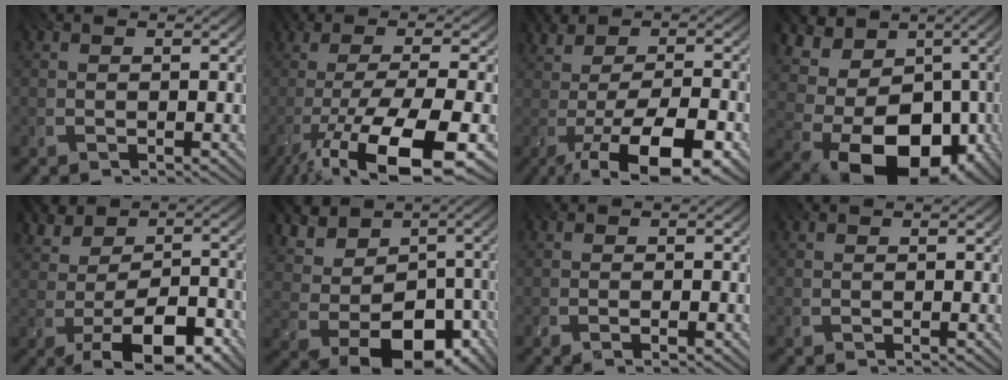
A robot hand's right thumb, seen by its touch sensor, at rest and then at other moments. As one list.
[{"total": 13.8, "force": [-7.2, 3.2, 11.4], "torque": [-0.174, -0.012, -0.124]}, {"total": 11.5, "force": [-4.9, 4.6, 9.3], "torque": [-0.140, 0.004, -0.083]}, {"total": 17.7, "force": [-2.5, 13.3, 11.5], "torque": [-0.203, -0.022, -0.026]}, {"total": 8.6, "force": [-3.2, 4.8, 6.3], "torque": [-0.087, -0.001, -0.070]}, {"total": 13.1, "force": [-1.0, 10.0, 8.3], "torque": [-0.167, -0.015, 0.004]}, {"total": 0.7, "force": [-0.5, 0.1, 0.5], "torque": [-0.007, 0.002, -0.013]}, {"total": 0.0}]